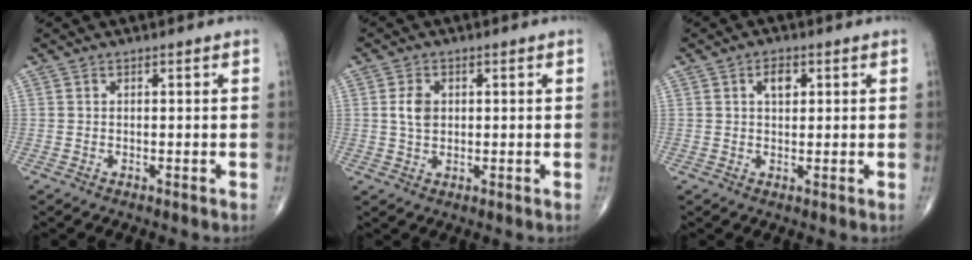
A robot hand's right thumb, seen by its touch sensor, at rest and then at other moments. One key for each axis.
{"total": 3.8, "fx": 0.6, "fy": 2.7, "fz": 2.7, "tx": -0.046, "ty": -0.001, "tz": 0.012}
{"total": 3.4, "fx": 1.2, "fy": 1.9, "fz": 2.5, "tx": -0.030, "ty": -0.001, "tz": 0.018}